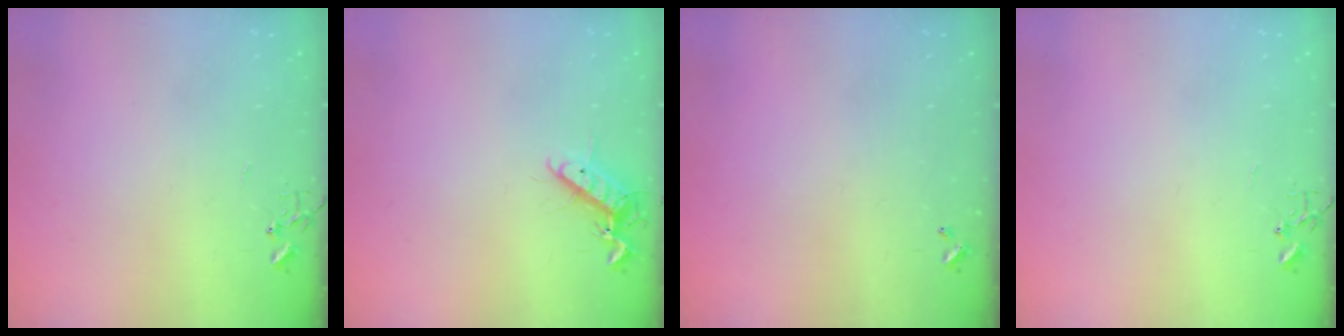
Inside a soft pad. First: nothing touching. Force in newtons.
{"total": 11.0, "press": 10.9, "slide": 1.9}
{"total": 0.0}
{"total": 0.0}